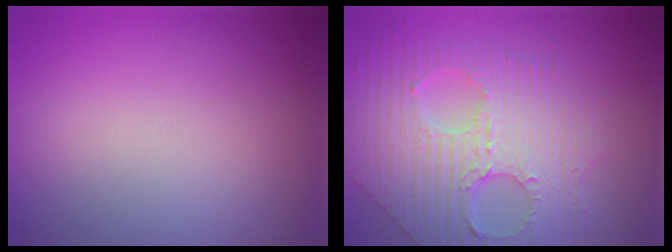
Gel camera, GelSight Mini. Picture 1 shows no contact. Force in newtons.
{"total": 9.4, "press": 6.4, "slide": 7.0}